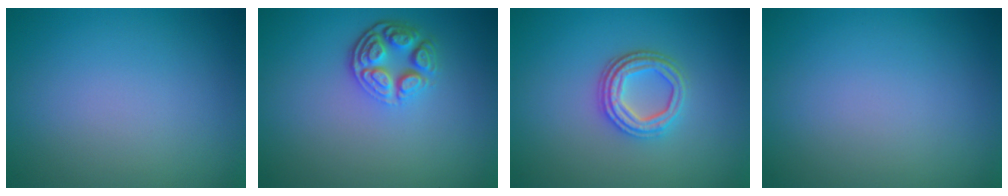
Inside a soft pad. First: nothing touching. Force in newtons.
{"total": 4.3, "press": 3.2, "slide": 2.7}
{"total": 3.7, "press": 3.0, "slide": 2.1}
{"total": 0.0}